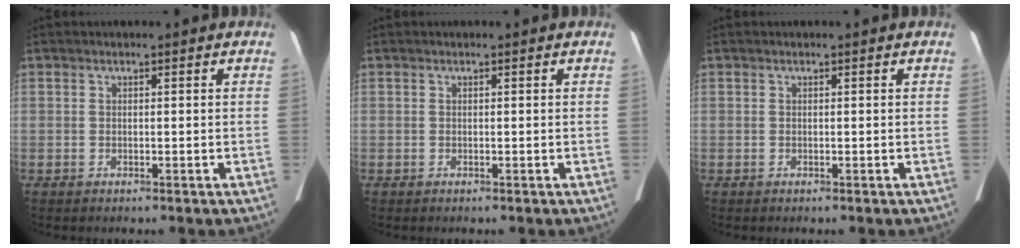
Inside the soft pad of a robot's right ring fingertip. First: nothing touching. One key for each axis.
{"total": 0.0}
{"total": 0.0}